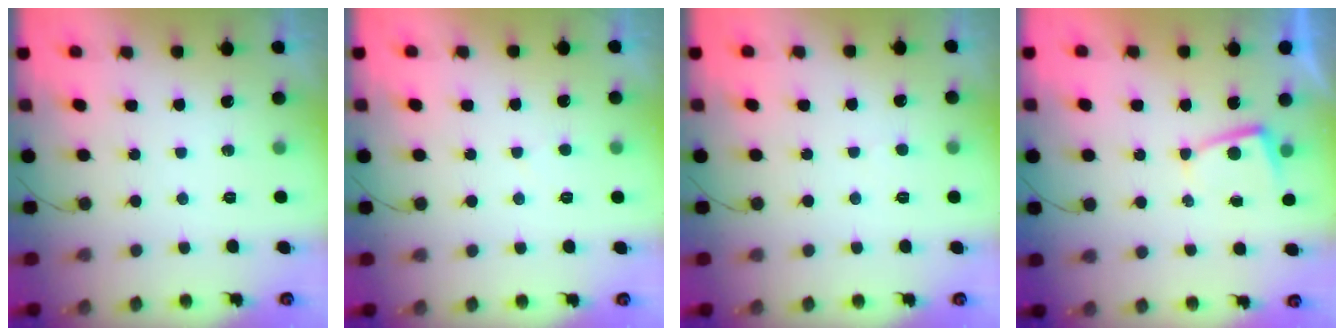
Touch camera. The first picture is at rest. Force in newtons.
{"total": 2.3, "press": 2.3, "slide": 0.3}
{"total": 2.4, "press": 2.4, "slide": 0.2}
{"total": 2.8, "press": 2.8, "slide": 0.5}